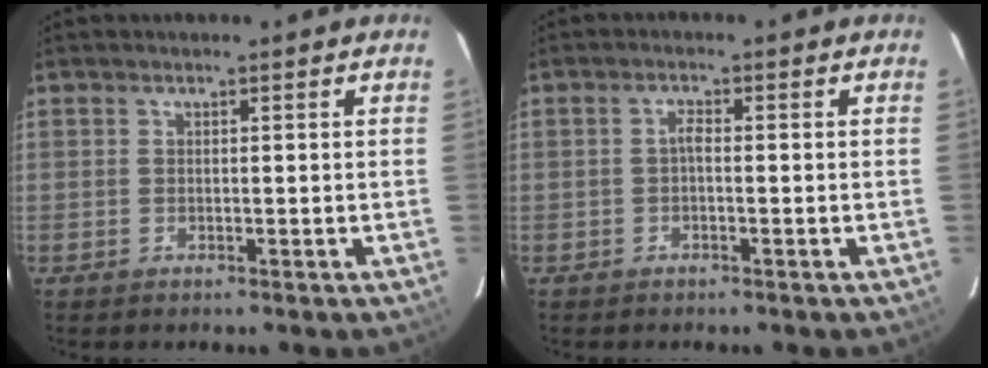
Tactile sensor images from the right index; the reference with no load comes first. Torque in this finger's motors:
{"motor_torque": [0.28, -0.06, 0.14, 0.03]}